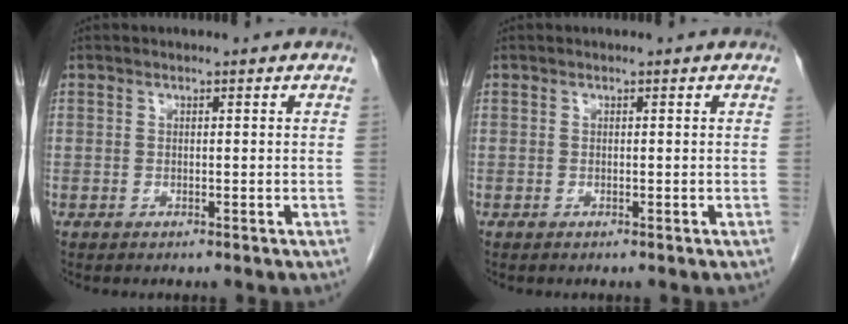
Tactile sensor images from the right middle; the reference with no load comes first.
{"total": 0.0}